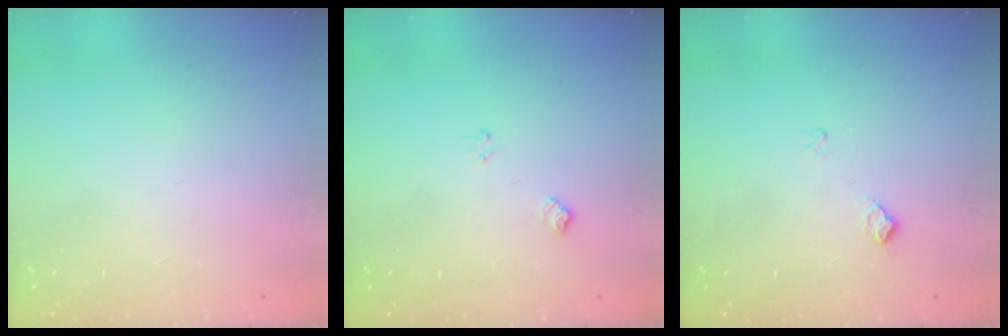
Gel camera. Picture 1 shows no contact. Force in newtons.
{"total": 6.1, "press": 6.1, "slide": 0.7}
{"total": 6.6, "press": 6.5, "slide": 0.7}